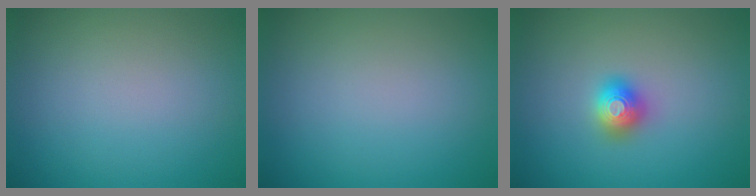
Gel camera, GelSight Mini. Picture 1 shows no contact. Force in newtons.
{"total": 0.0}
{"total": 2.0, "press": 2.0, "slide": 0.1}